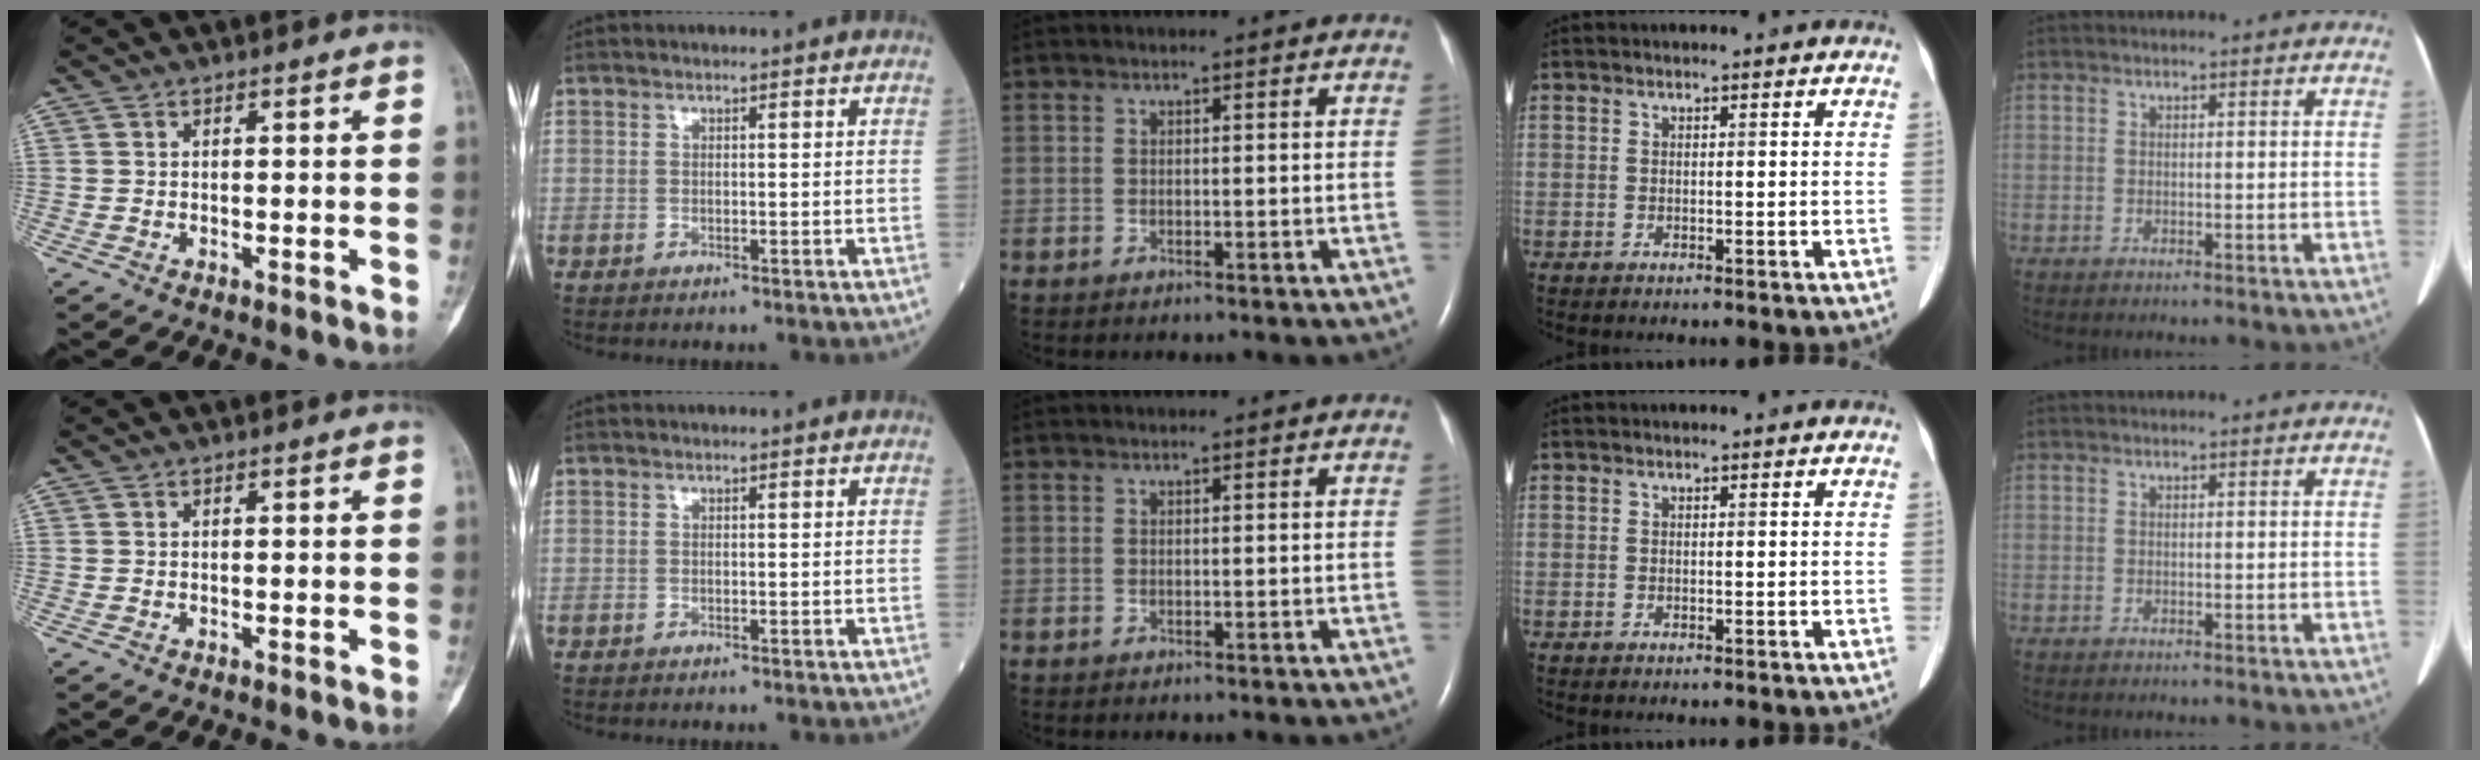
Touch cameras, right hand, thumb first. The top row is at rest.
{}